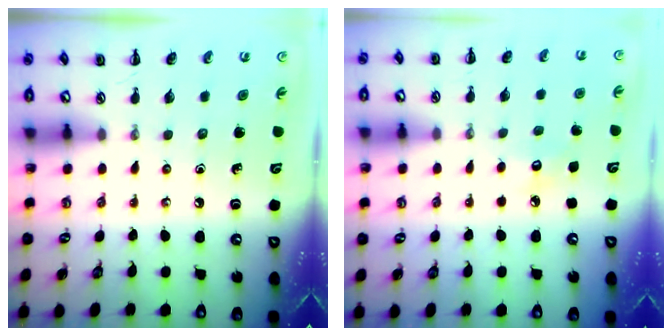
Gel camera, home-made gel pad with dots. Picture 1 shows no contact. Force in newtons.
{"total": 6.4, "press": 6.2, "slide": 1.8}